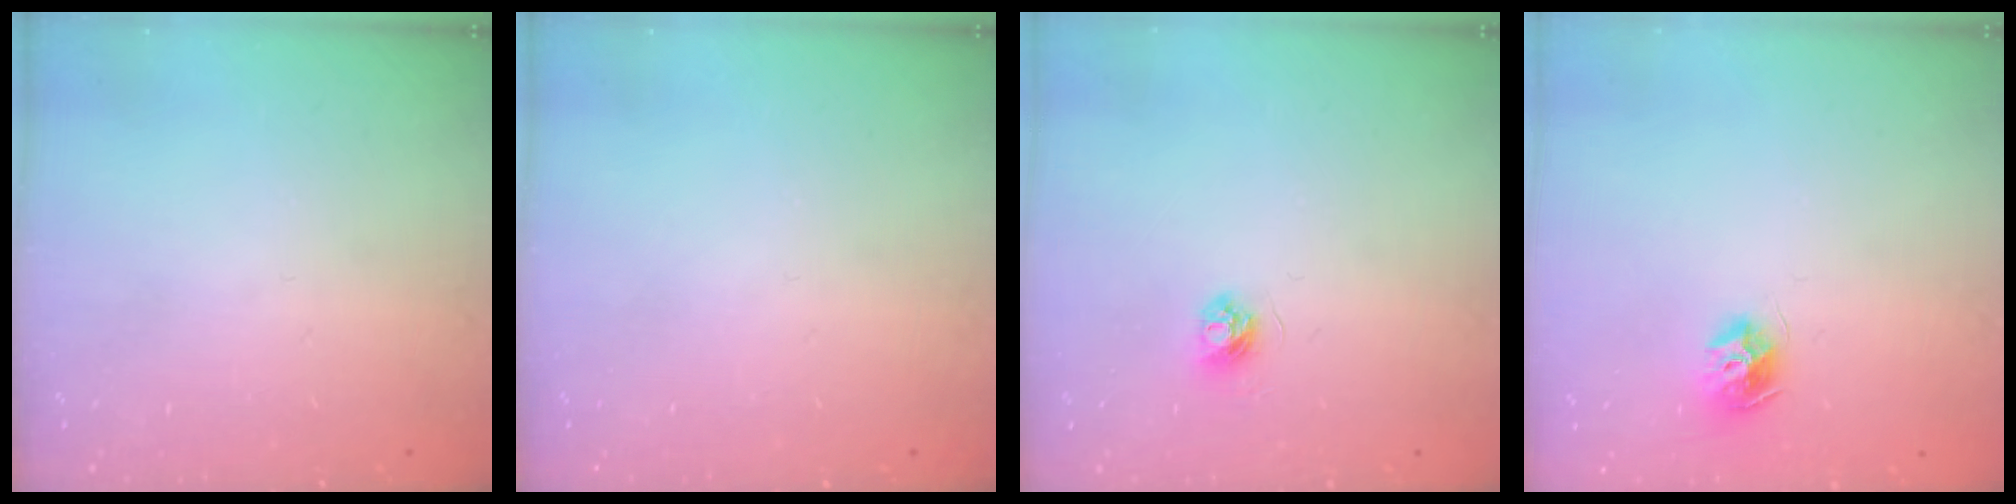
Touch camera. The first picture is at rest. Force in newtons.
{"total": 0.0}
{"total": 3.6, "press": 3.6, "slide": 0.5}
{"total": 8.7, "press": 8.7, "slide": 0.0}